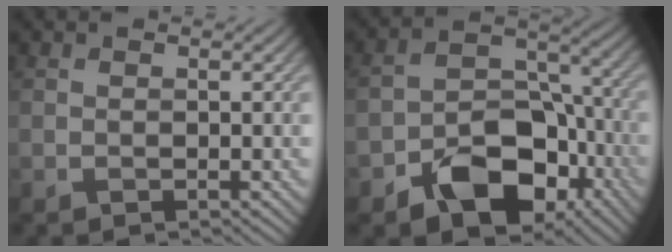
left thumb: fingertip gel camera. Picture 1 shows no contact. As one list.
[{"total": 11.9, "force": [-6.2, 7.6, 6.7], "torque": [-0.105, -0.008, -0.112]}]